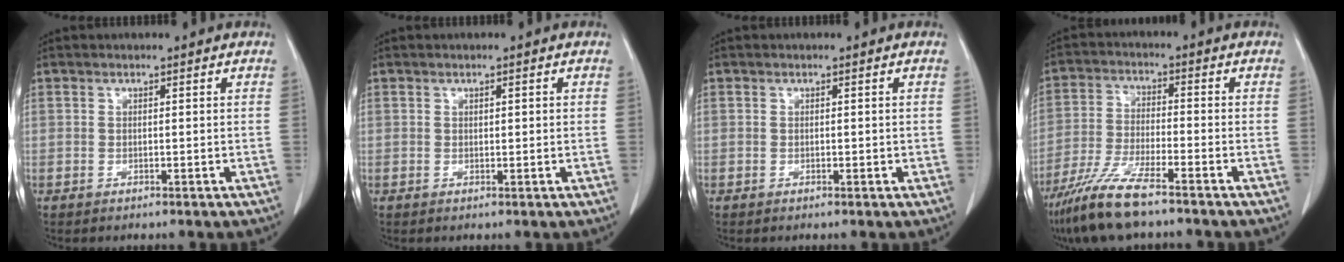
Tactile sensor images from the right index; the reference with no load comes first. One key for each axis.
{"total": 0.7, "fx": 0.3, "fy": 0.4, "fz": 0.6, "tx": -0.007, "ty": 0.001, "tz": 0.005}
{"total": 0.7, "fx": 0.0, "fy": 0.6, "fz": 0.5, "tx": -0.002, "ty": 0.003, "tz": 0.000}
{"total": 9.6, "fx": -7.3, "fy": 0.8, "fz": 6.1, "tx": -0.126, "ty": -0.026, "tz": -0.142}